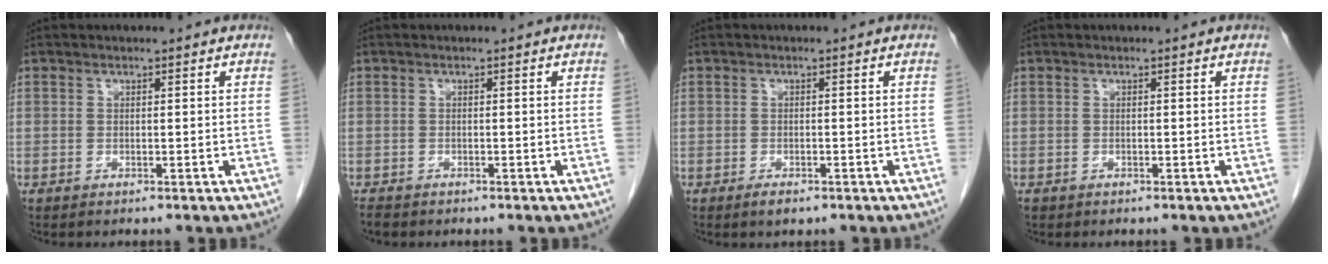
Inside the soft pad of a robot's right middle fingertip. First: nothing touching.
{"total": 1.6, "force": [-1.4, 0.6, 0.5], "torque": [-0.014, -0.004, -0.022]}
{"total": 1.6, "force": [-1.1, 0.7, 1.0], "torque": [-0.017, -0.001, -0.014]}
{"total": 0.0}